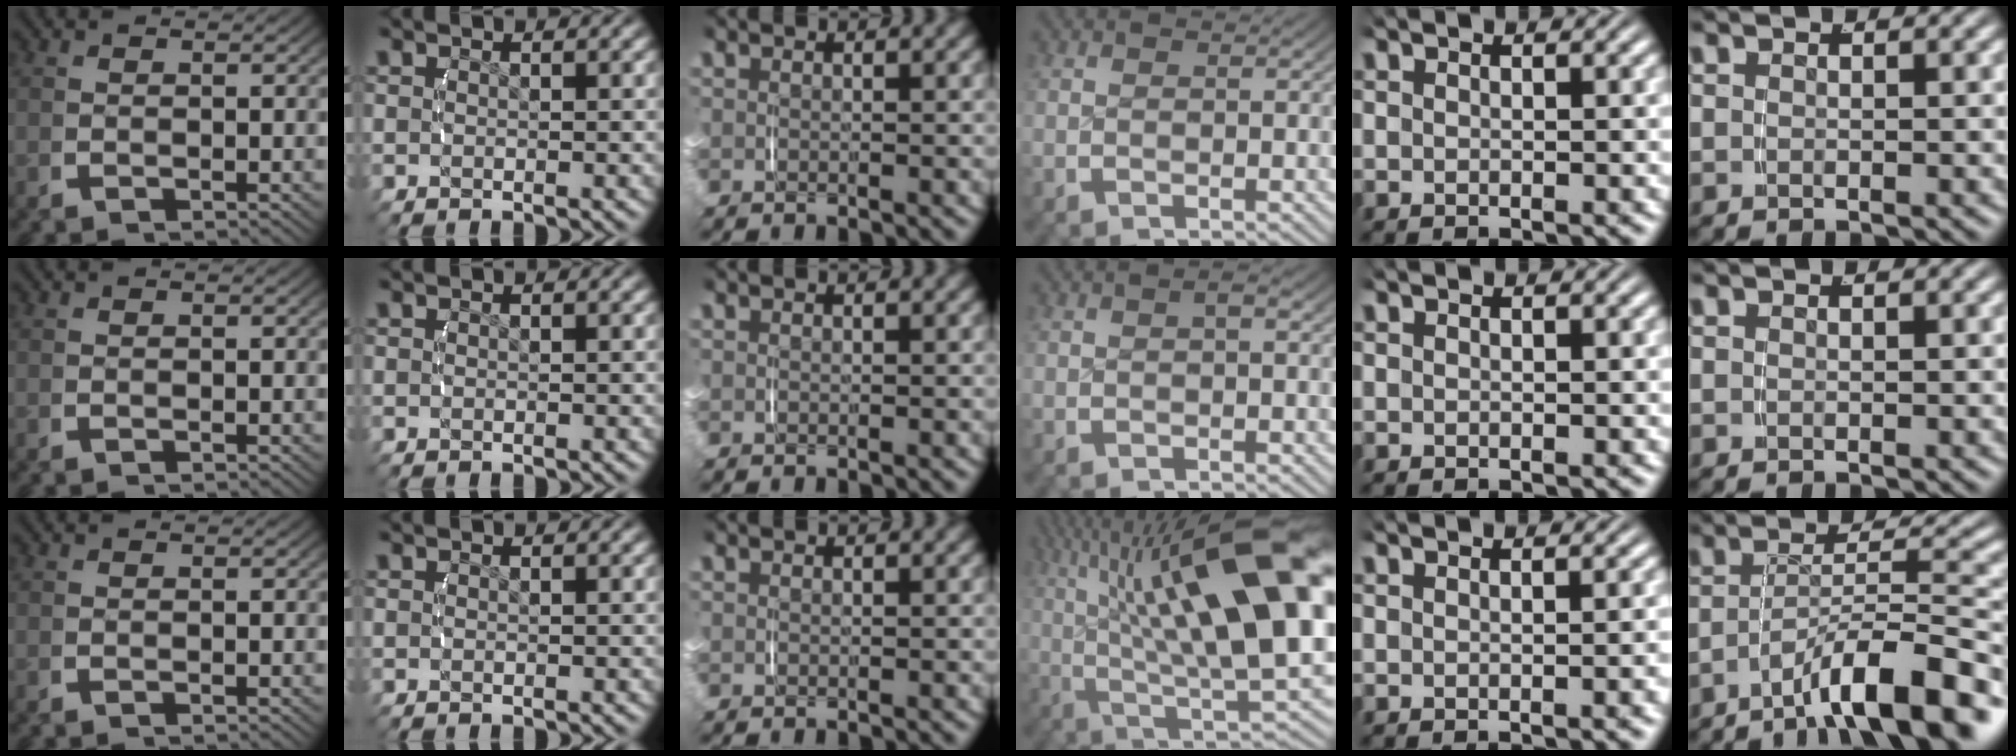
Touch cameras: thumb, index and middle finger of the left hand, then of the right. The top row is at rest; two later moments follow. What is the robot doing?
{"motion": "lift_and_place", "object": "dispenser bottle"}